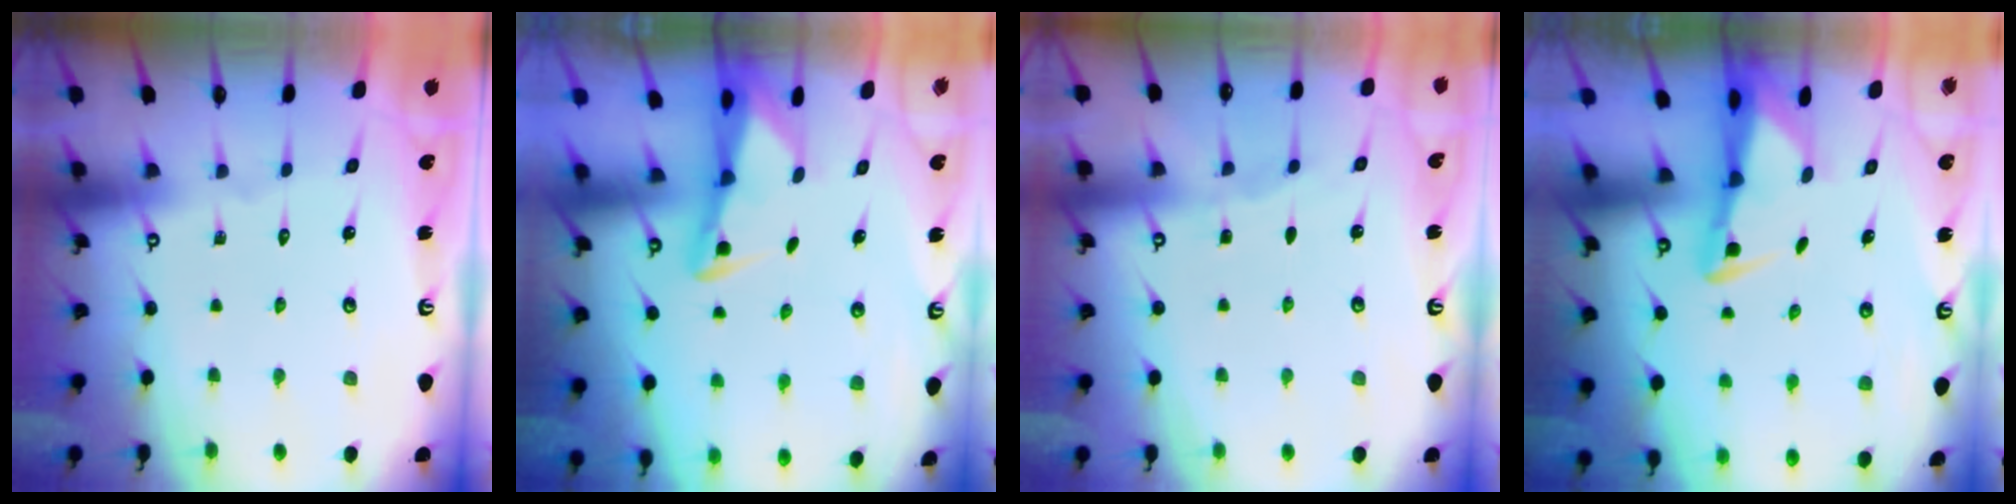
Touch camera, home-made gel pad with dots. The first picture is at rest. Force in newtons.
{"total": 2.3, "press": 2.3, "slide": 0.3}
{"total": 3.1, "press": 3.1, "slide": 0.4}
{"total": 2.9, "press": 2.9, "slide": 0.6}